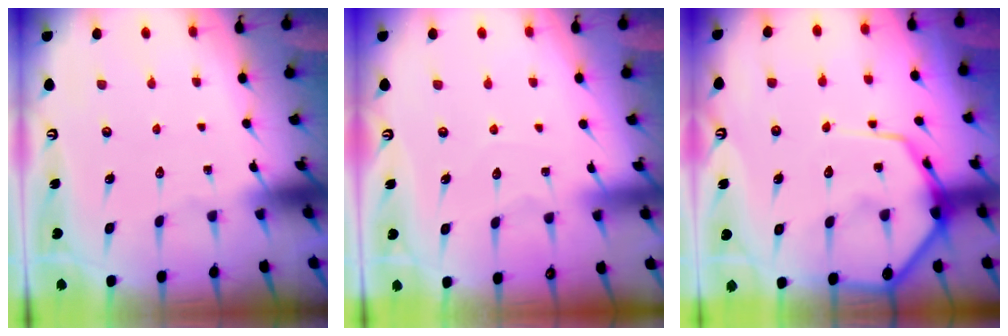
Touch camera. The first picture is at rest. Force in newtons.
{"total": 3.4, "press": 3.4, "slide": 0.3}
{"total": 12.3, "press": 12.2, "slide": 1.1}